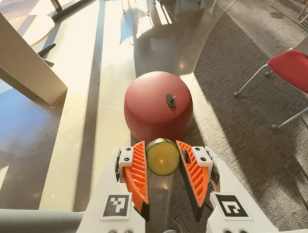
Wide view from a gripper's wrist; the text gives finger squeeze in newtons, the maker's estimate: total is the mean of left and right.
{"total": 7.2, "left": 6.9, "right": 7.6}